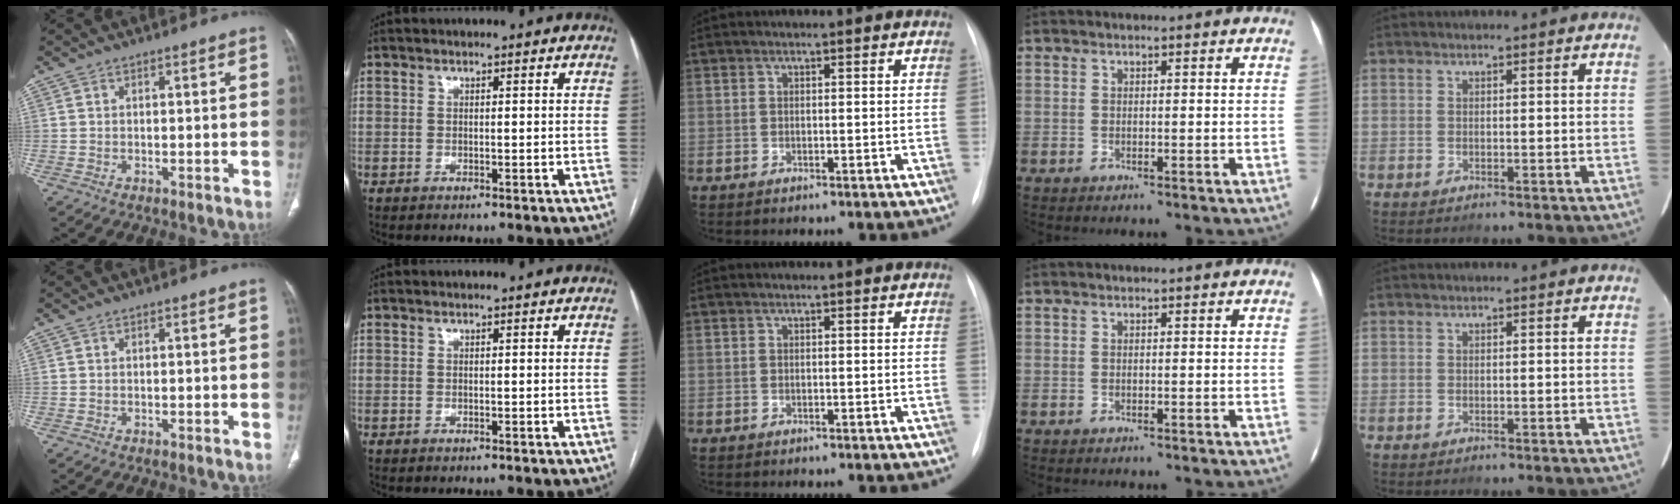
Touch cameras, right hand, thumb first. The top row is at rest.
{}